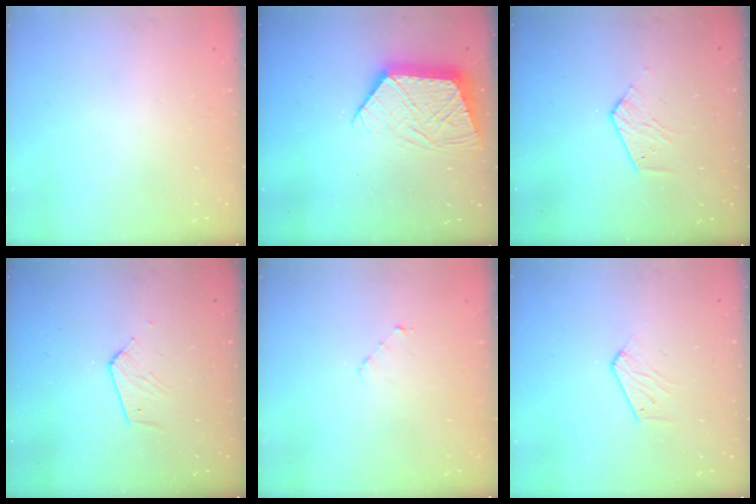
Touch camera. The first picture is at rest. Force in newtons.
{"total": 12.5, "press": 12.5, "slide": 0.9}
{"total": 4.0, "press": 4.0, "slide": 0.4}
{"total": 4.4, "press": 4.4, "slide": 0.4}
{"total": 2.9, "press": 2.9, "slide": 0.2}
{"total": 5.2, "press": 5.2, "slide": 0.5}